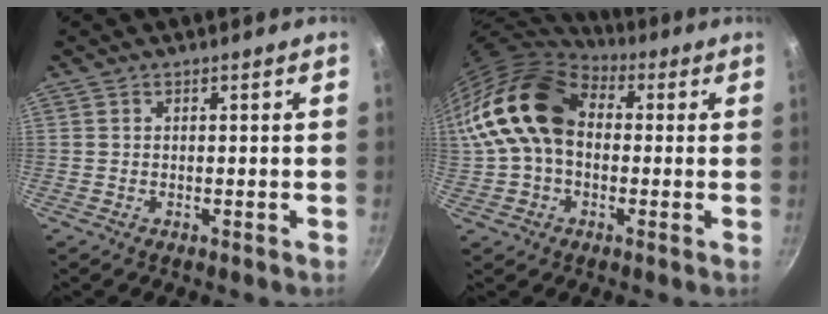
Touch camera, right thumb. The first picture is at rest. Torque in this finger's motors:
{"motor_torque": [2.44, 2.57, 1.33, -1.00, 0.56]}